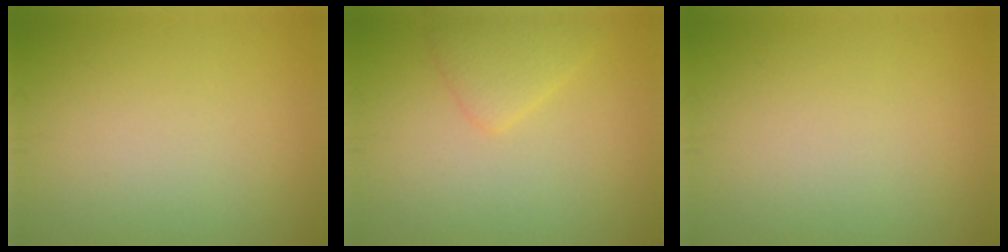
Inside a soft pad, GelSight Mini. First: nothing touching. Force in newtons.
{"total": 2.2, "press": 2.2, "slide": 0.1}
{"total": 0.0}